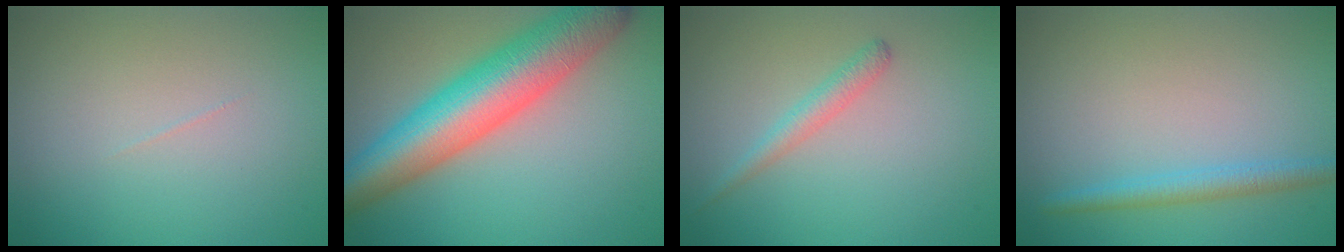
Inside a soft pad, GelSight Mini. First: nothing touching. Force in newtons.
{"total": 10.4, "press": 10.4, "slide": 0.3}
{"total": 1.6, "press": 1.6, "slide": 0.1}
{"total": 2.2, "press": 2.2, "slide": 0.2}